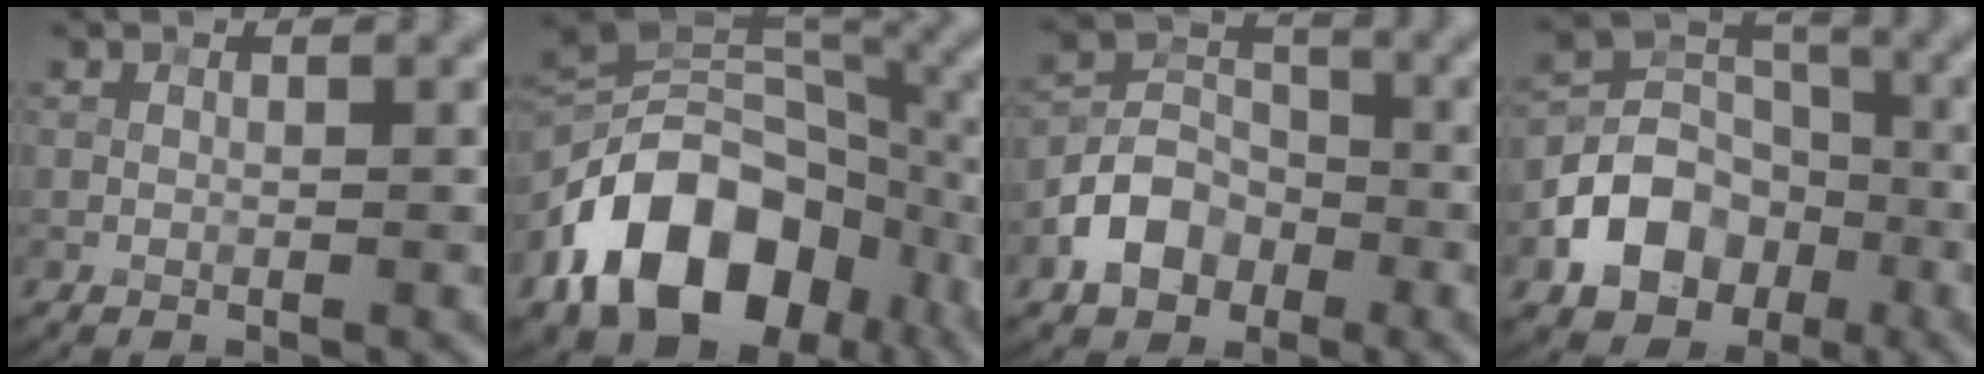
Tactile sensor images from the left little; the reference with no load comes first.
{"total": 13.5, "force": [-6.6, 8.8, 7.8], "torque": [-0.131, 0.008, -0.128]}
{"total": 5.0, "force": [-2.6, 3.7, 2.2], "torque": [-0.037, 0.004, -0.055]}
{"total": 7.5, "force": [-3.1, 5.8, 3.6], "torque": [-0.052, -0.003, -0.060]}